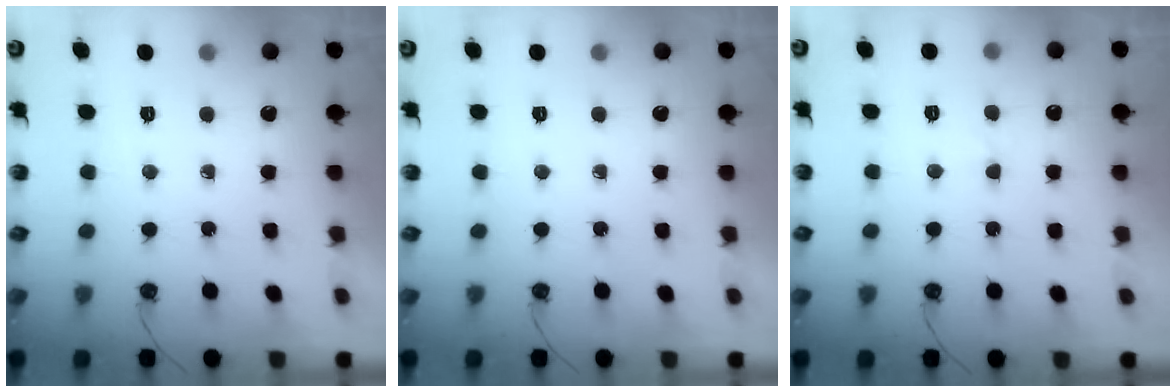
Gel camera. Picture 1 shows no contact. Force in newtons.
{"total": 0.0}
{"total": 3.1, "press": 3.0, "slide": 0.5}